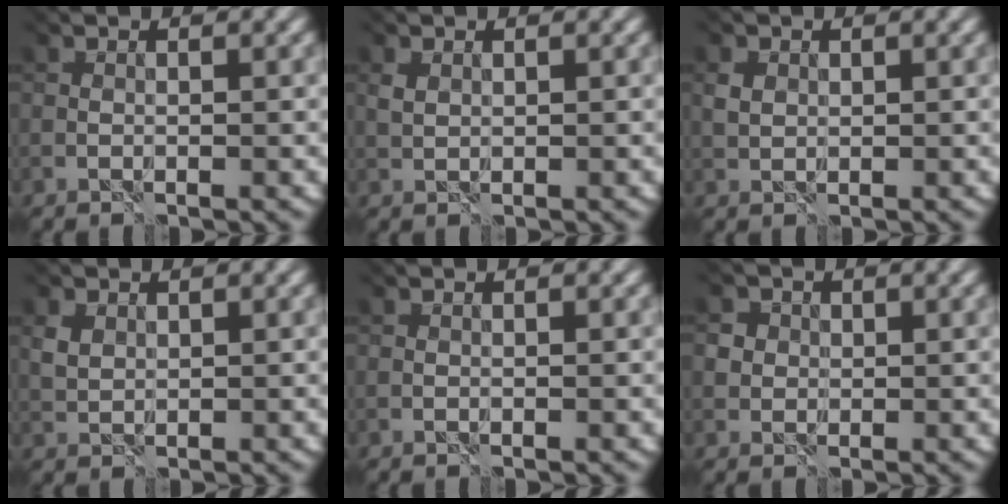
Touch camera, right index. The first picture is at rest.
{"total": 0.7, "force": [0.6, 0.3, -0.1], "torque": [0.000, 0.002, 0.013]}
{"total": 0.9, "force": [0.6, 0.7, 0.0], "torque": [-0.001, 0.003, 0.012]}
{"total": 1.1, "force": [0.9, 0.6, -0.1], "torque": [-0.002, 0.001, 0.018]}
{"total": 0.0}
{"total": 2.6, "force": [1.1, 2.4, 0.5], "torque": [0.001, 0.012, -0.003]}